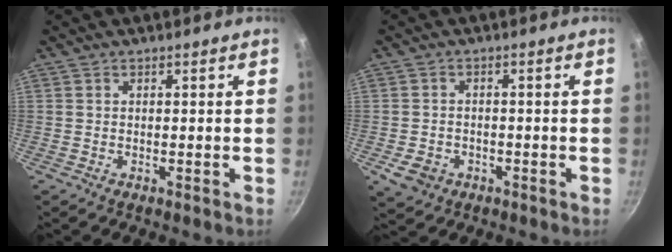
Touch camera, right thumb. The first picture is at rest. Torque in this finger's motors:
{"motor_torque": [0.12, 0.15, 0.10, -0.42, -0.01]}